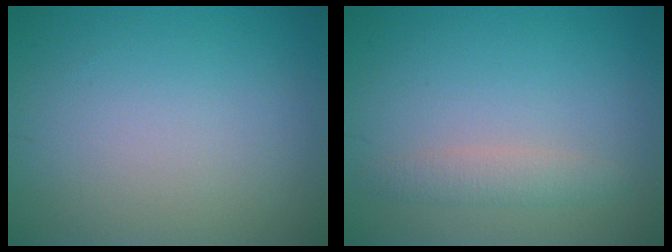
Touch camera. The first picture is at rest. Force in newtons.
{"total": 1.8, "press": 1.8, "slide": 0.2}